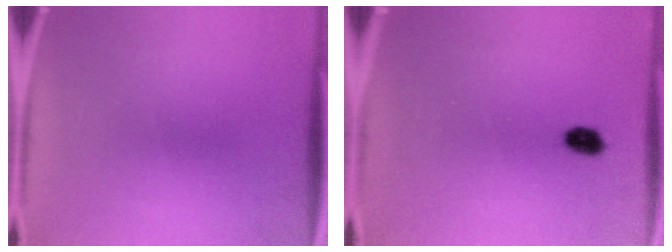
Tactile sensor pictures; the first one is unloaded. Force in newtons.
{"total": 2.8}